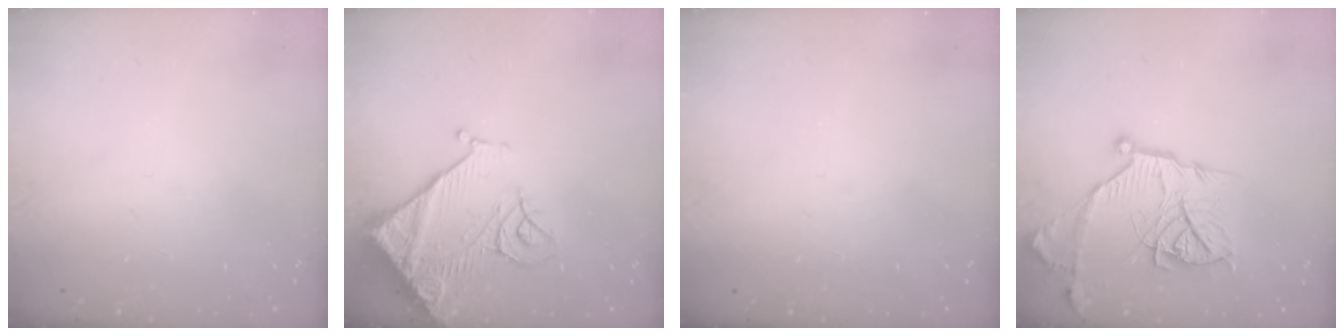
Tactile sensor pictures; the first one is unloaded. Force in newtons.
{"total": 17.1, "press": 17.0, "slide": 1.8}
{"total": 1.6, "press": 1.5, "slide": 0.1}
{"total": 17.5, "press": 17.4, "slide": 1.6}